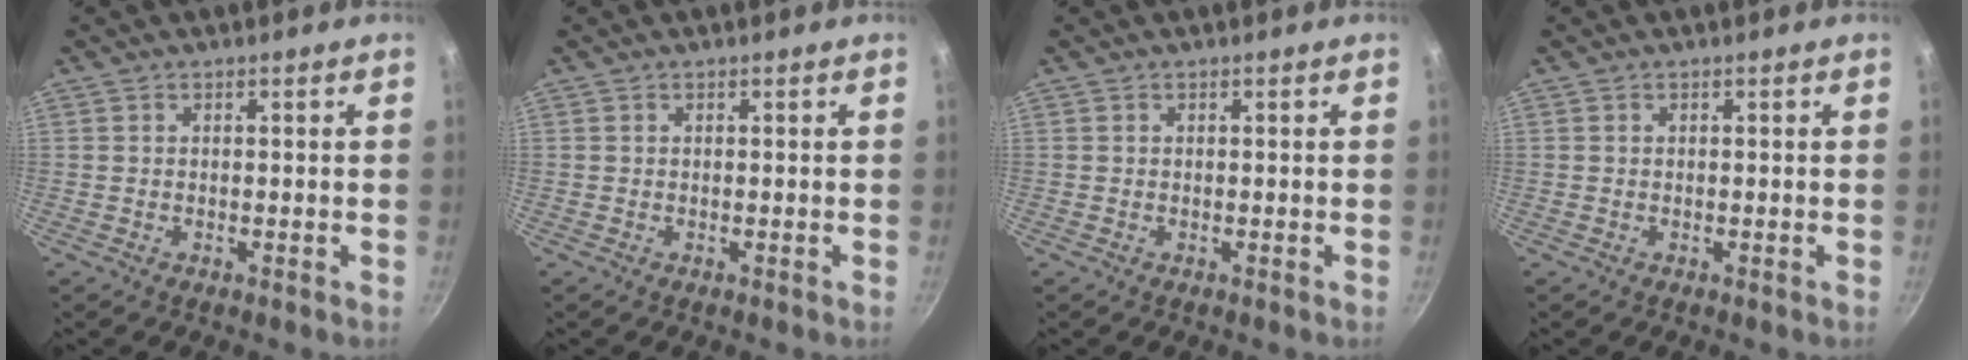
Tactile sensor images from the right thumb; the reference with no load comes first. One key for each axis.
{"total": 0.0}
{"total": 0.0}
{"total": 0.0}